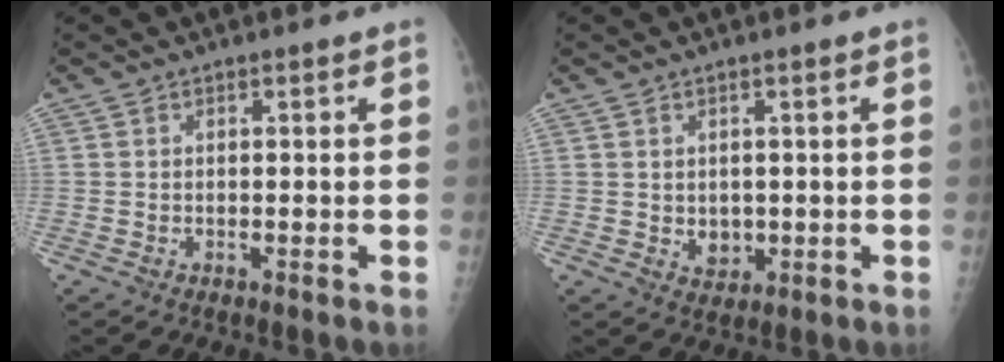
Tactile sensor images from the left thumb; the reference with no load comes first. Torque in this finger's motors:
{"motor_torque": [-0.20, 0.15, 0.12, -0.06, 0.00]}